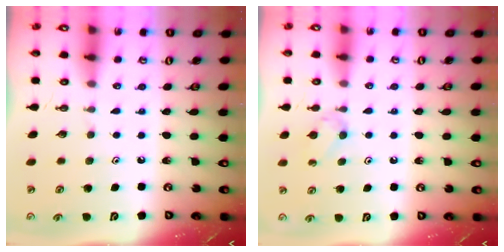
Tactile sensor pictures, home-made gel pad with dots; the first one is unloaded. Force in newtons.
{"total": 4.5, "press": 4.4, "slide": 0.8}